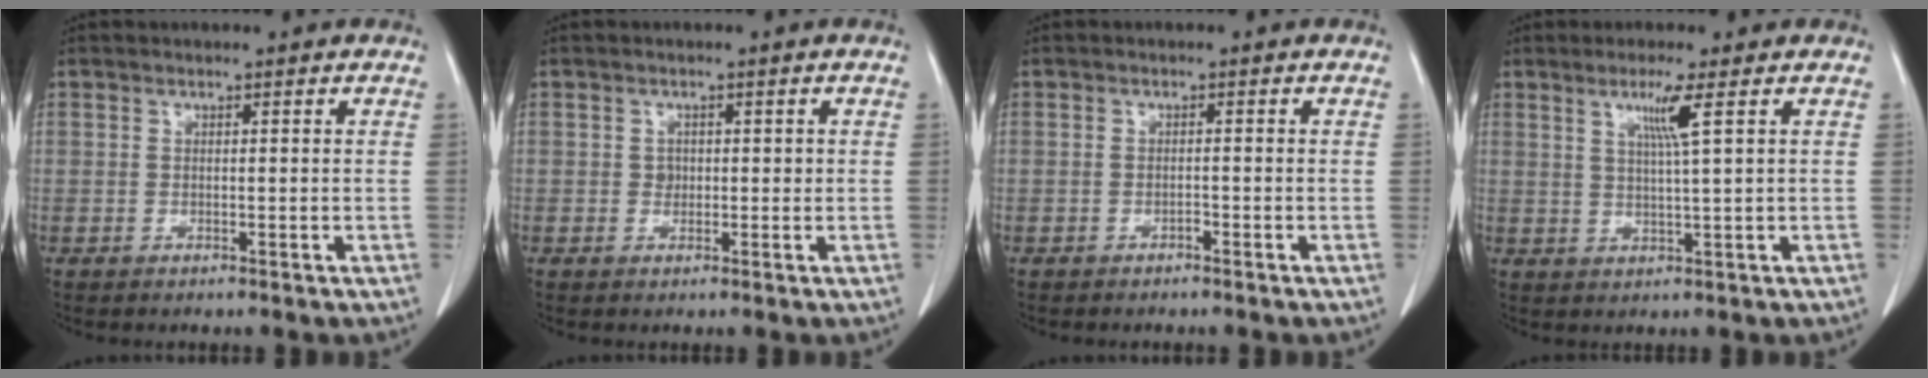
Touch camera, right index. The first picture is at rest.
{"total": 1.5, "force": [0.1, 1.3, 0.7], "torque": [-0.008, 0.002, 0.004]}
{"total": 0.5, "force": [-0.4, 0.2, 0.3], "torque": [-0.007, 0.000, -0.008]}
{"total": 4.3, "force": [1.8, -1.0, 3.7], "torque": [-0.072, -0.006, 0.036]}